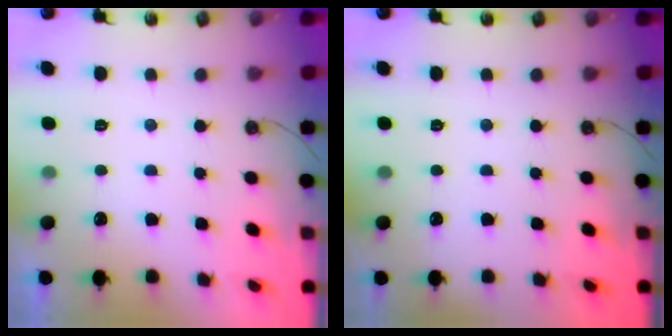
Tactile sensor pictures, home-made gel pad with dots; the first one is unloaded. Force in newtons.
{"total": 0.0}